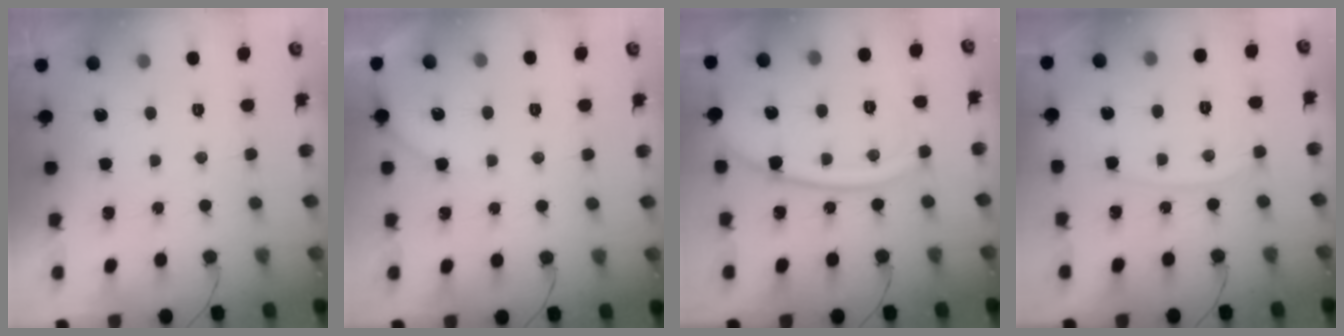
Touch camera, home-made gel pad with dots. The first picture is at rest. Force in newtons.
{"total": 2.8, "press": 2.8, "slide": 0.4}
{"total": 13.7, "press": 13.6, "slide": 1.7}
{"total": 5.4, "press": 5.4, "slide": 0.7}